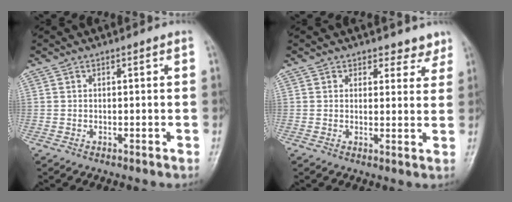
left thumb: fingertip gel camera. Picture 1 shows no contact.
{"total": 4.1, "force": [3.4, 2.4, 0.1], "torque": [0.030, -0.023, 0.031]}